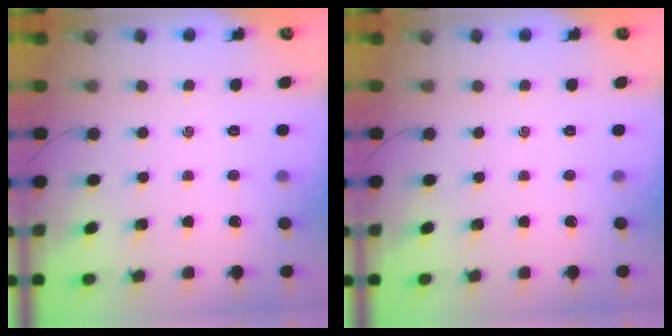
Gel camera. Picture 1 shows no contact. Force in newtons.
{"total": 0.0}